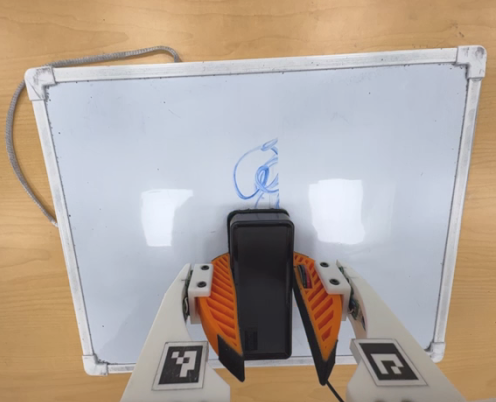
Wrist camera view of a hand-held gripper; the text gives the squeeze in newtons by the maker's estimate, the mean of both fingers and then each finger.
{"total": 11.6, "left": 11.4, "right": 11.7}